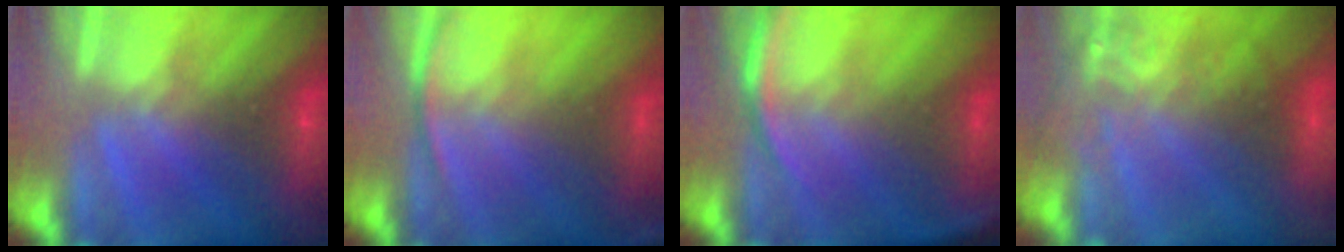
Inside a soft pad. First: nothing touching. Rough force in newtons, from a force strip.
{"total": 2.5}
{"total": 2.8}
{"total": 3.3}